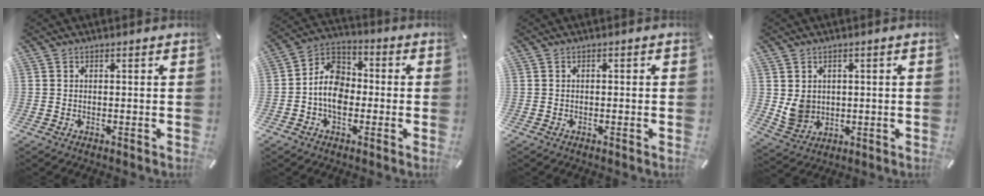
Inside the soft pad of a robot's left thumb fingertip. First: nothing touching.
{"total": 9.0, "force": [-2.4, 6.8, 5.4], "torque": [-0.126, 0.016, -0.049]}
{"total": 0.6, "force": [-0.3, 0.3, 0.3], "torque": [-0.007, 0.001, -0.007]}
{"total": 6.2, "force": [0.9, 5.8, 1.9], "torque": [-0.036, -0.005, 0.018]}